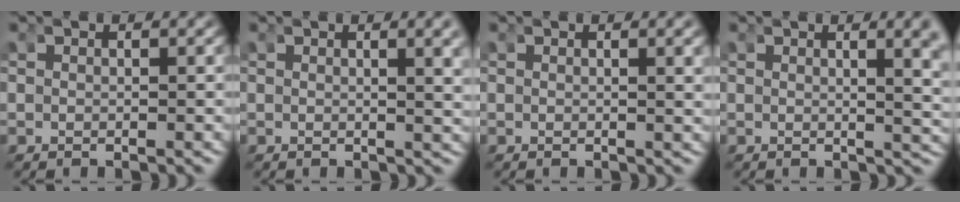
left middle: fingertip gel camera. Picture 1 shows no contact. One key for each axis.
{"total": 2.3, "fx": 1.0, "fy": -0.3, "fz": 2.0, "tx": -0.018, "ty": 0.003, "tz": 0.015}
{"total": 0.9, "fx": 0.4, "fy": -0.4, "fz": 0.7, "tx": -0.008, "ty": -0.001, "tz": 0.007}
{"total": 3.7, "fx": 1.5, "fy": 0.2, "fz": 3.4, "tx": -0.031, "ty": 0.004, "tz": 0.019}